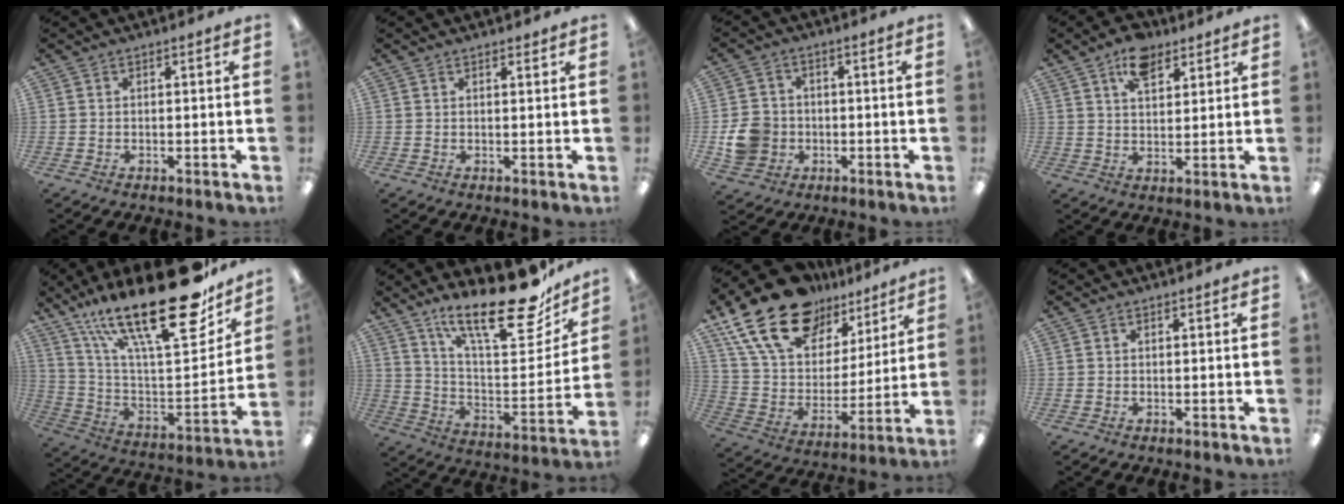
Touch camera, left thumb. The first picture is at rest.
{"total": 1.1, "force": [0.9, 0.3, 0.5], "torque": [-0.002, -0.003, 0.015]}
{"total": 8.2, "force": [-1.6, 7.5, 3.1], "torque": [-0.063, 0.018, -0.025]}
{"total": 8.4, "force": [5.5, 4.5, 4.5], "torque": [-0.070, -0.016, 0.097]}
{"total": 29.4, "force": [19.8, 8.4, 20.0], "torque": [-0.334, -0.128, 0.332]}
{"total": 23.7, "force": [18.2, 6.5, 13.7], "torque": [-0.203, -0.129, 0.299]}
{"total": 21.6, "force": [15.2, 11.6, 10.2], "torque": [-0.201, -0.088, 0.276]}
{"total": 0.5, "force": [0.2, 0.4, 0.3], "torque": [-0.006, 0.005, 0.002]}